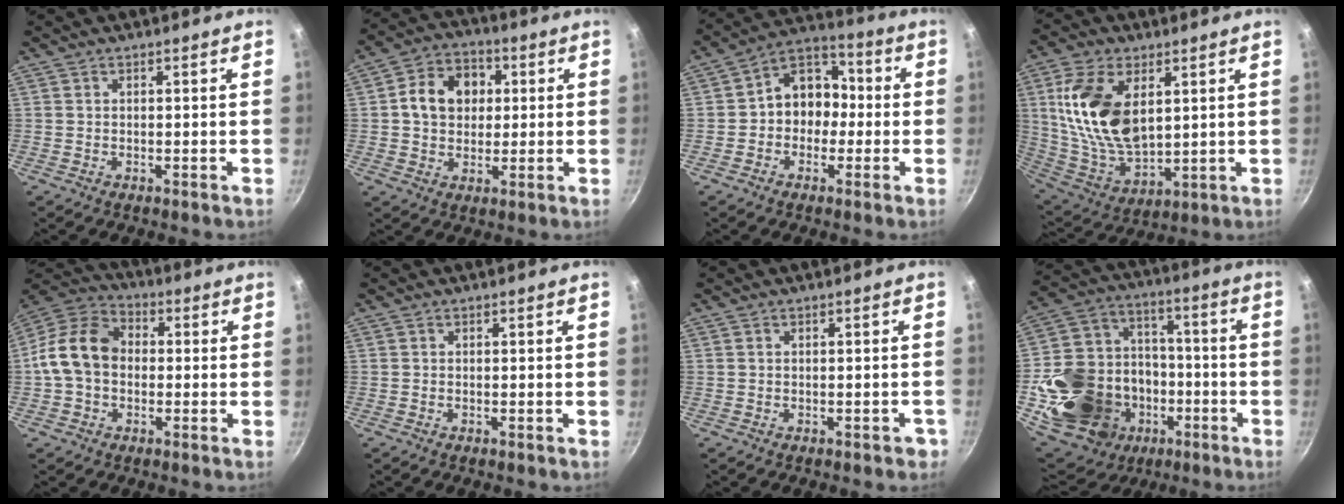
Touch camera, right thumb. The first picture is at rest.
{"total": 10.7, "force": [1.7, 8.7, 6.0], "torque": [-0.074, 0.014, 0.016]}
{"total": 10.3, "force": [-1.0, 8.5, 5.7], "torque": [-0.030, 0.040, -0.036]}
{"total": 18.4, "force": [4.8, 10.5, 14.3], "torque": [-0.261, -0.027, 0.105]}
{"total": 12.2, "force": [-0.5, 9.3, 7.9], "torque": [-0.117, 0.033, -0.031]}
{"total": 0.0}
{"total": 1.5, "force": [-0.9, 0.8, 0.9], "torque": [0.001, 0.016, -0.001]}
{"total": 25.6, "force": [-7.7, 20.7, 12.9], "torque": [-0.216, 0.056, -0.107]}